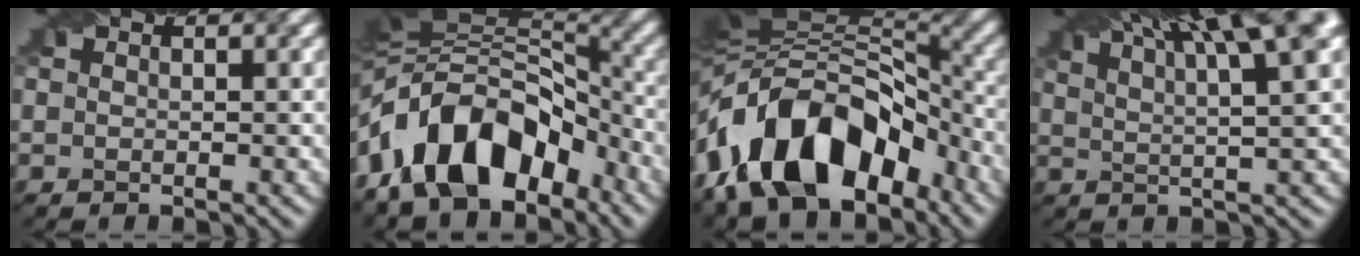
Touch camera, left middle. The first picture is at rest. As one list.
[{"total": 12.7, "force": [-5.1, 7.2, 9.2], "torque": [-0.141, 0.024, -0.098]}, {"total": 14.1, "force": [-5.5, 7.6, 10.4], "torque": [-0.163, 0.019, -0.105]}, {"total": 14.1, "force": [8.7, 4.1, 10.2], "torque": [-0.128, 0.049, 0.094]}]